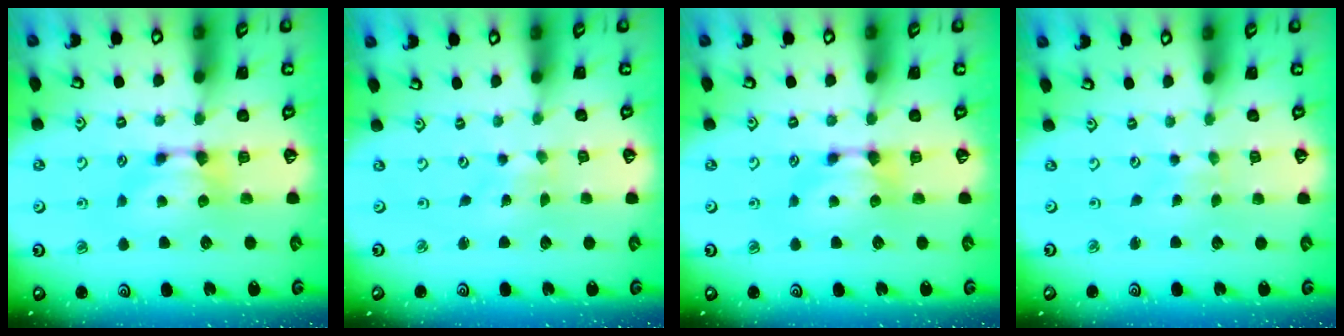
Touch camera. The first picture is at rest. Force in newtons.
{"total": 6.0, "press": 6.0, "slide": 0.6}
{"total": 0.0}
{"total": 5.4, "press": 5.4, "slide": 0.2}